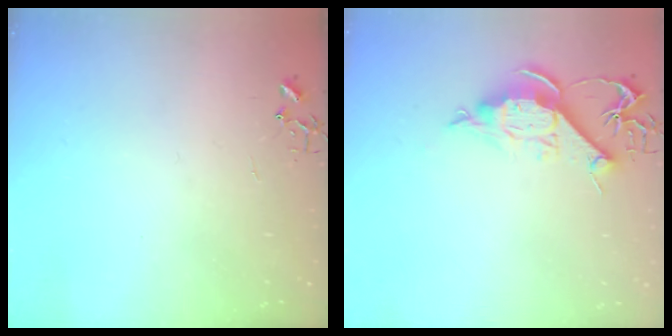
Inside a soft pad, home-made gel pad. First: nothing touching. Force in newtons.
{"total": 10.6, "press": 10.6, "slide": 0.4}